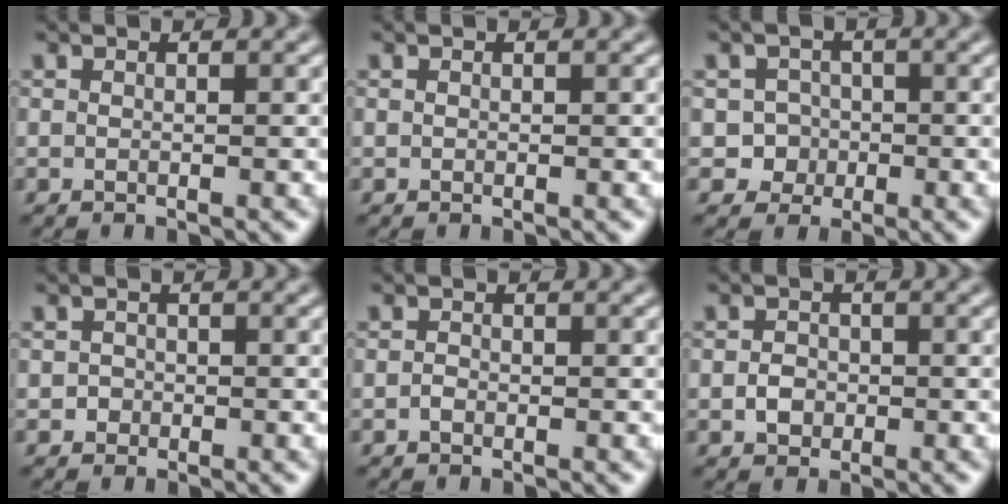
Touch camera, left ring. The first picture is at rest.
{"total": 0.0}
{"total": 2.9, "force": [-0.9, 2.7, 0.4], "torque": [0.020, 0.005, -0.019]}
{"total": 0.9, "force": [-0.2, 0.9, 0.1], "torque": [0.008, -0.001, -0.006]}
{"total": 0.6, "force": [-0.3, 0.4, 0.3], "torque": [-0.007, 0.000, -0.007]}
{"total": 1.7, "force": [-0.4, 1.4, 0.8], "torque": [-0.012, 0.001, -0.012]}